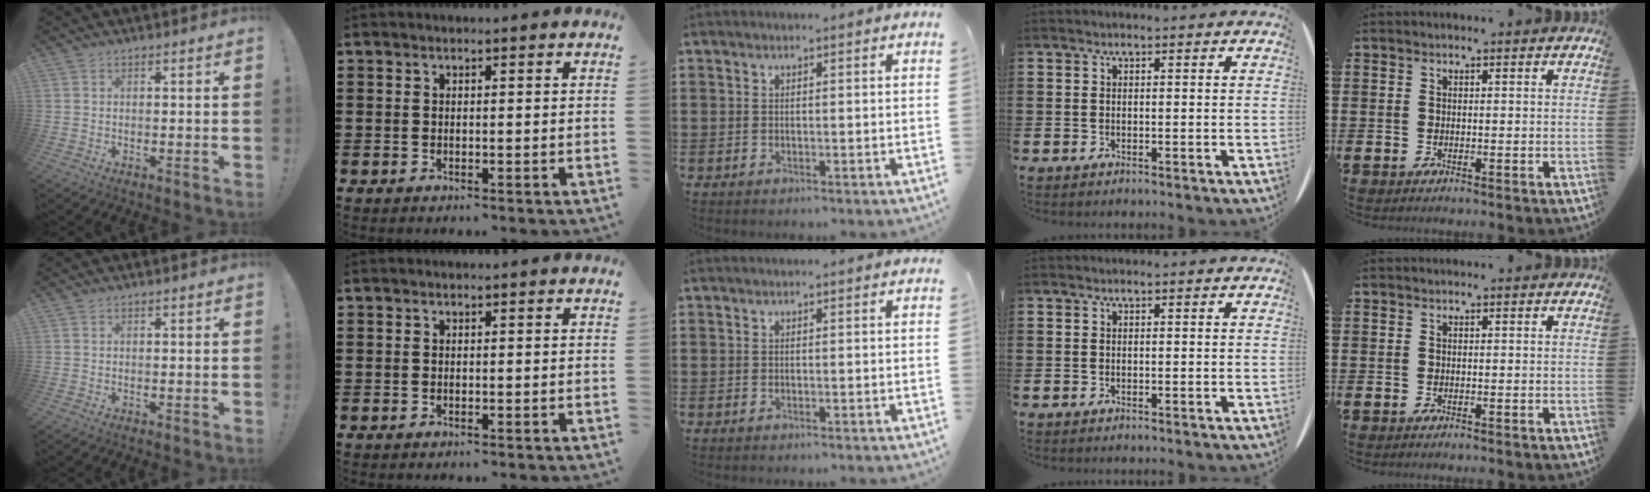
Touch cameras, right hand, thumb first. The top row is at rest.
{}